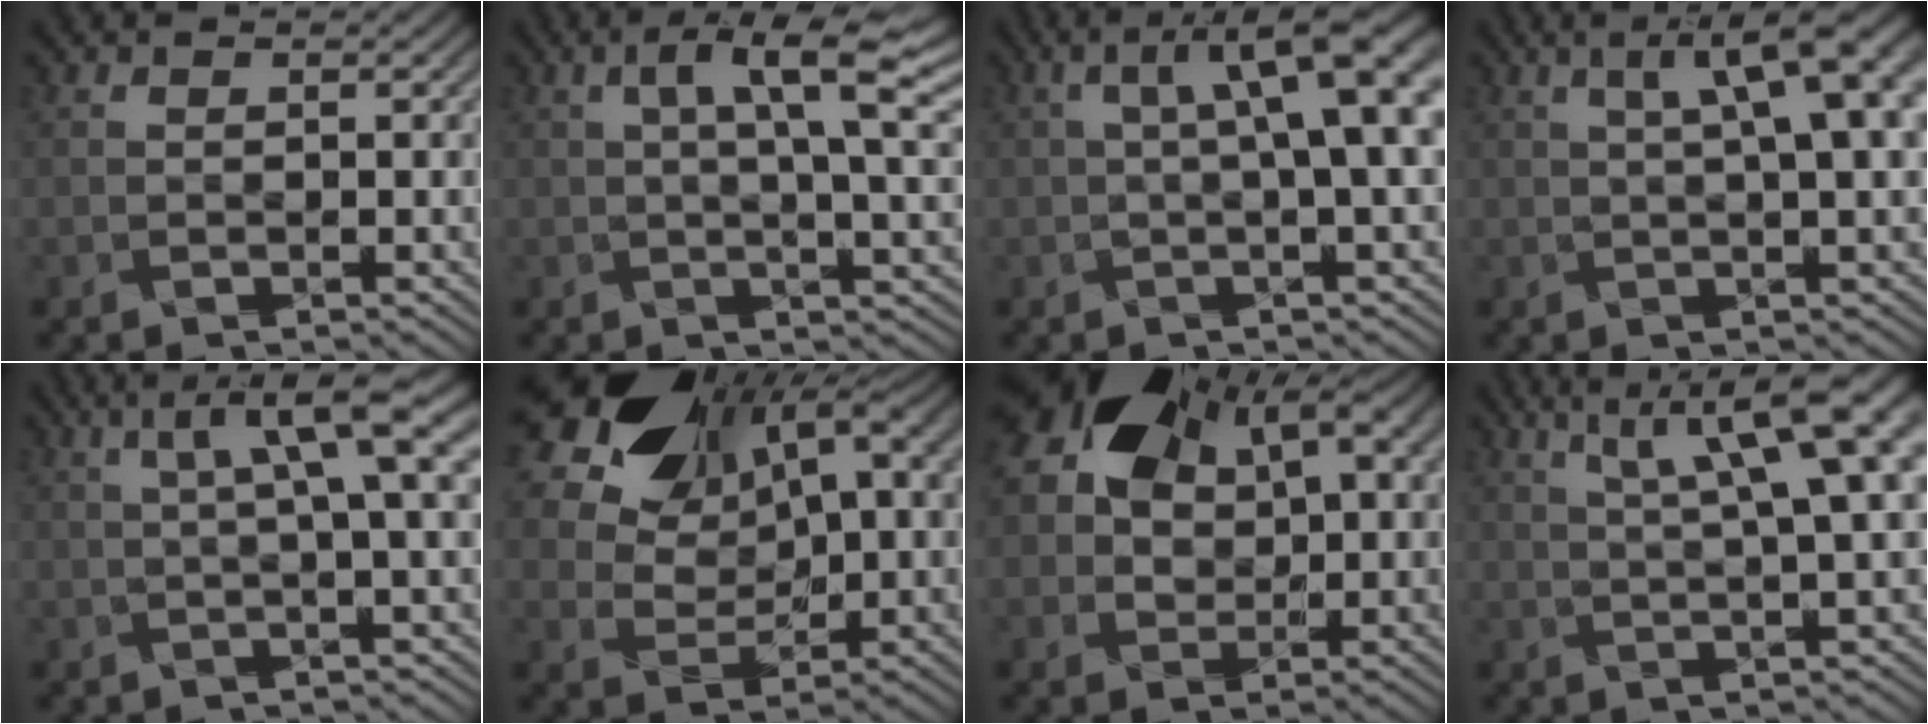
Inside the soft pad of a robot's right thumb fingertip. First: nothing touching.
{"total": 10.2, "force": [2.6, 2.9, 9.4], "torque": [-0.139, 0.010, 0.036]}
{"total": 9.9, "force": [1.7, 2.7, 9.3], "torque": [-0.137, 0.016, 0.026]}
{"total": 9.5, "force": [2.6, 2.4, 8.8], "torque": [-0.113, 0.023, 0.033]}
{"total": 7.3, "force": [1.9, 1.2, 7.0], "torque": [-0.107, 0.022, 0.029]}
{"total": 16.3, "force": [7.6, 10.2, 10.2], "torque": [-0.214, 0.039, 0.129]}
{"total": 11.7, "force": [4.0, 7.8, 7.8], "torque": [-0.158, 0.016, 0.071]}
{"total": 11.5, "force": [4.7, 2.6, 10.2], "torque": [-0.143, 0.025, 0.071]}